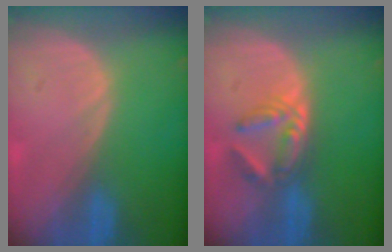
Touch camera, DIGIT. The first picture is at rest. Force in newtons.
{"total": 5.9, "press": 5.0, "slide": 3.3}